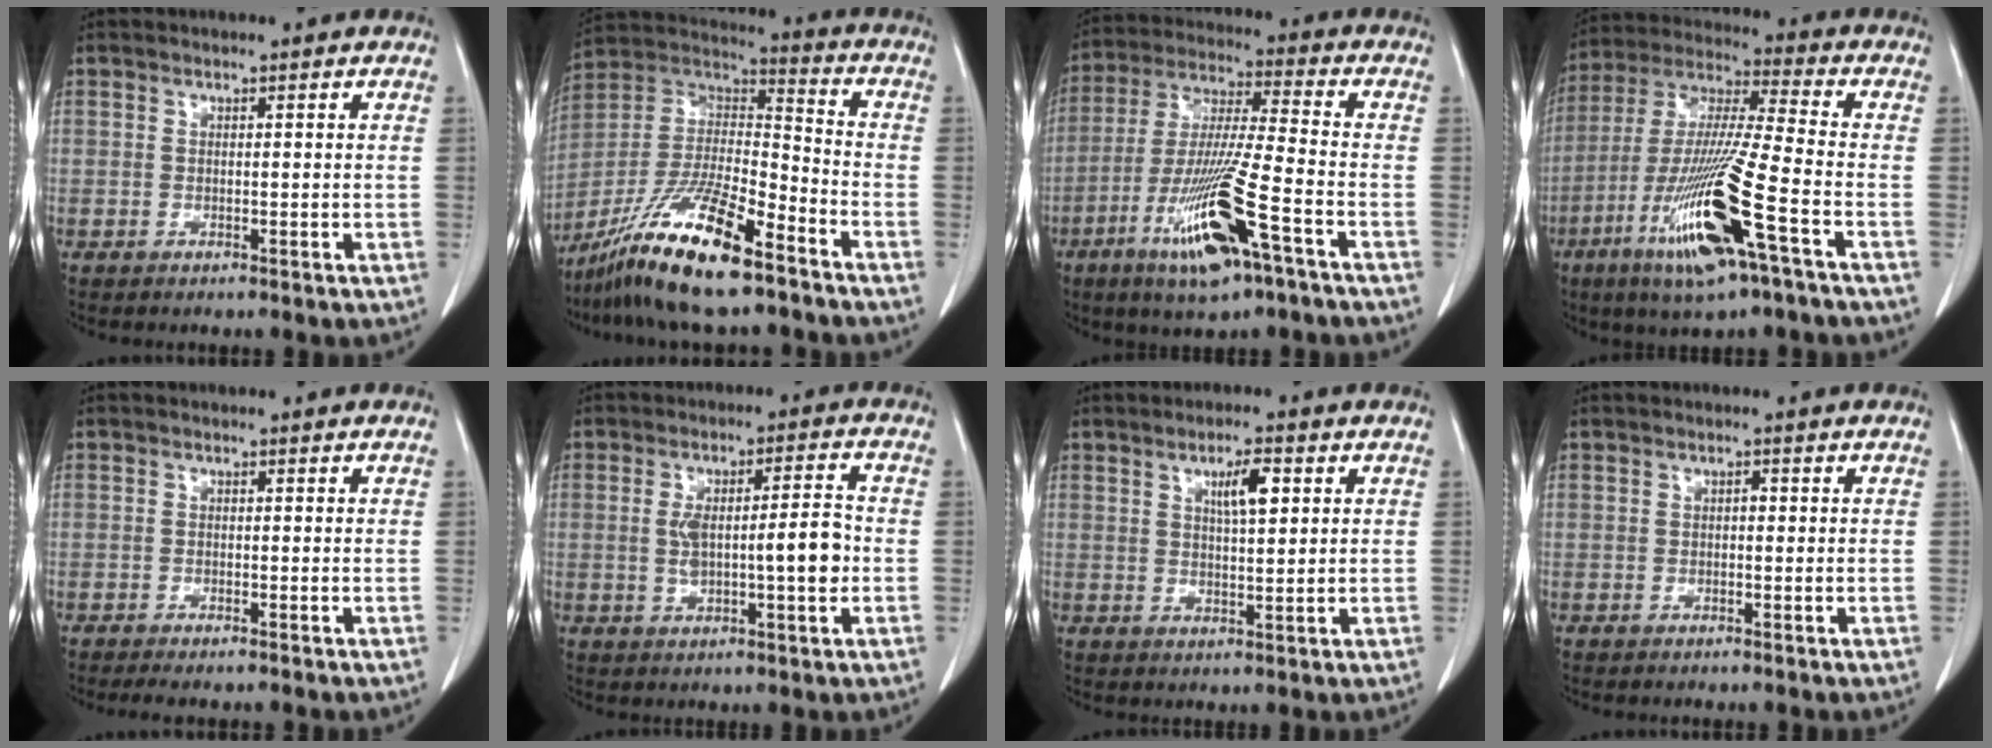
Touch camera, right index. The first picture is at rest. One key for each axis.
{"total": 17.4, "fx": -11.9, "fy": 2.3, "fz": 12.5, "tx": -0.263, "ty": -0.018, "tz": -0.220}
{"total": 15.7, "fx": -7.6, "fy": 1.2, "fz": 13.7, "tx": -0.280, "ty": -0.028, "tz": -0.134}
{"total": 17.8, "fx": -7.8, "fy": 0.5, "fz": 15.9, "tx": -0.342, "ty": -0.032, "tz": -0.147}
{"total": 2.6, "fx": -2.2, "fy": 0.4, "fz": 1.3, "tx": -0.017, "ty": -0.006, "tz": -0.030}
{"total": 8.5, "fx": -0.7, "fy": 1.6, "fz": 8.3, "tx": -0.145, "ty": 0.016, "tz": -0.007}
{"total": 4.7, "fx": 1.8, "fy": 1.0, "fz": 4.2, "tx": -0.072, "ty": 0.001, "tz": 0.032}
{"total": 0.6, "fx": 0.0, "fy": 0.3, "fz": 0.5, "tx": -0.007, "ty": 0.002, "tz": -0.002}